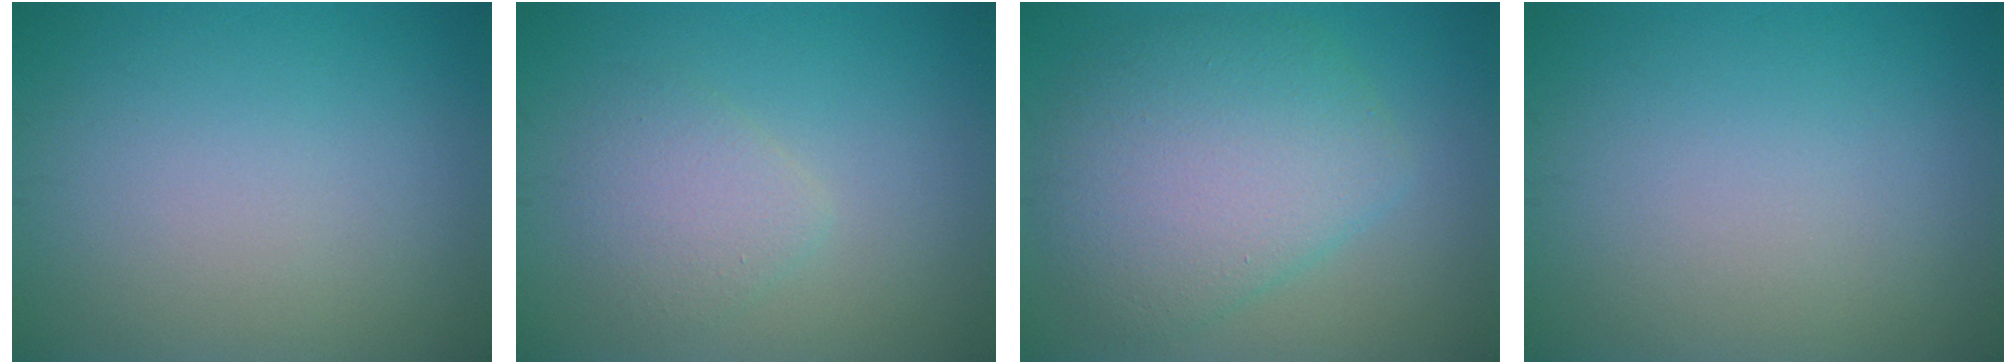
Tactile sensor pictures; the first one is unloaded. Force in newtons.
{"total": 2.4, "press": 2.4, "slide": 0.2}
{"total": 7.0, "press": 7.0, "slide": 0.3}
{"total": 0.0}